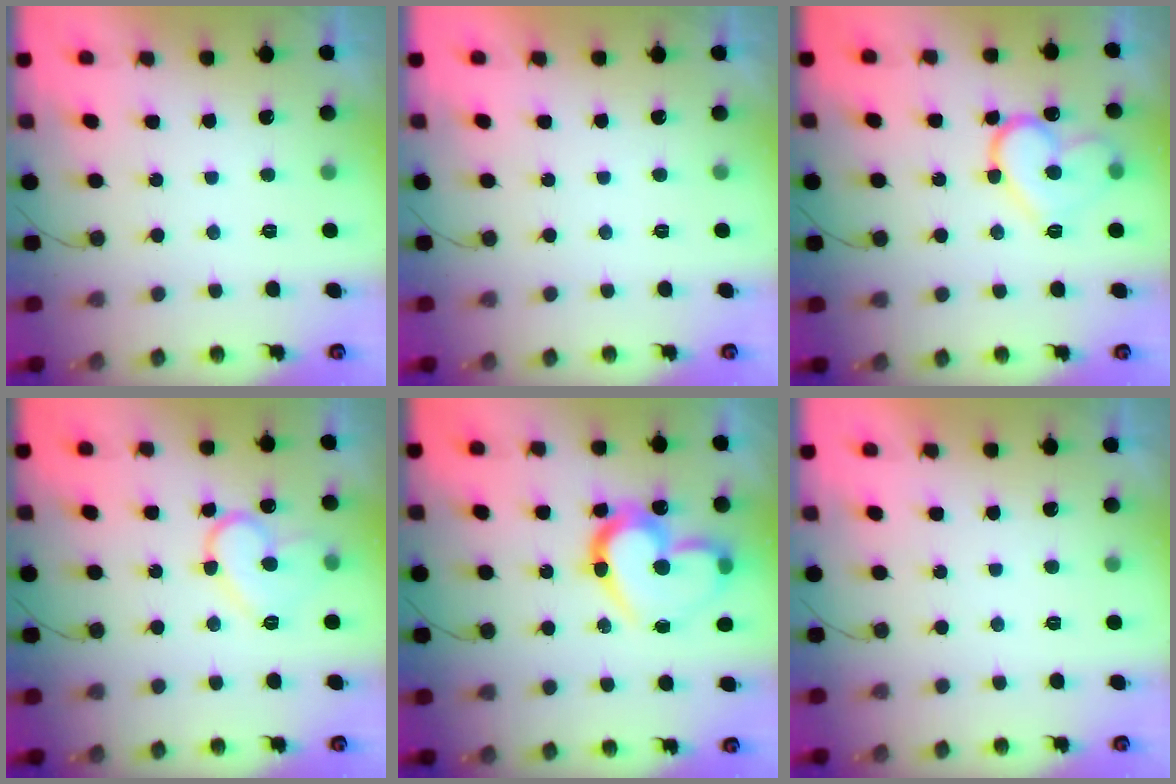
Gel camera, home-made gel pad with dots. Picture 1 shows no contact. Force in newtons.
{"total": 1.8, "press": 1.8, "slide": 0.1}
{"total": 14.0, "press": 13.9, "slide": 1.5}
{"total": 13.2, "press": 13.1, "slide": 1.2}
{"total": 17.6, "press": 17.5, "slide": 1.6}
{"total": 1.7, "press": 1.7, "slide": 0.0}